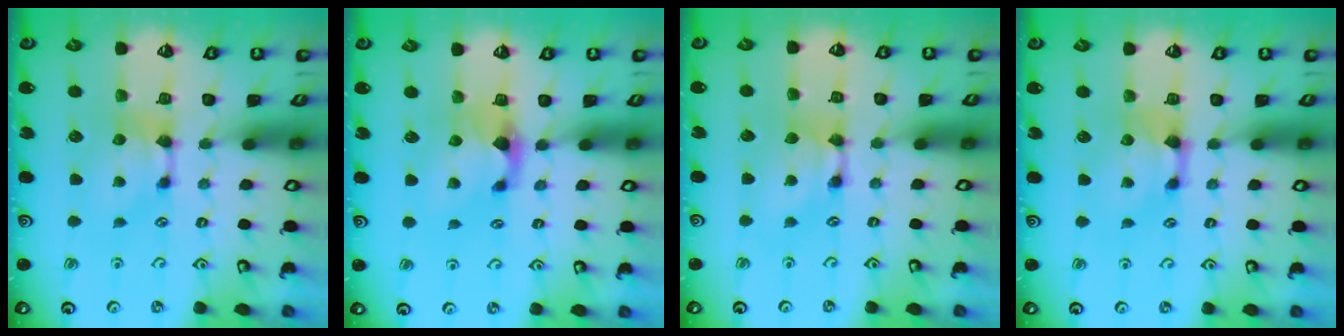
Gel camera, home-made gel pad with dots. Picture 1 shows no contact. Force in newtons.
{"total": 1.8, "press": 1.2, "slide": 1.4}
{"total": 1.4, "press": 1.4, "slide": 0.1}
{"total": 0.8, "press": 0.2, "slide": 0.7}